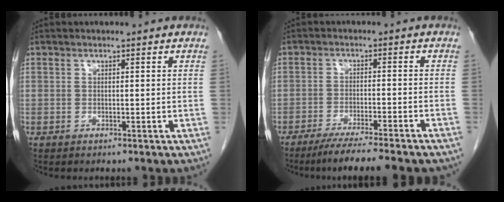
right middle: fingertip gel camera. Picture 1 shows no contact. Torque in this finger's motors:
{"motor_torque": [1.10, -1.04, 0.12, 0.08]}